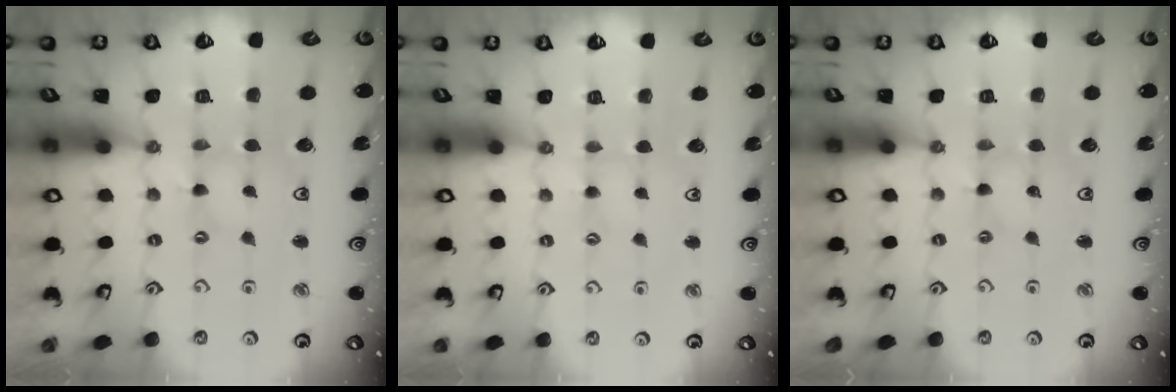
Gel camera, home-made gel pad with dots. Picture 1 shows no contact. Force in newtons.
{"total": 1.7, "press": 1.6, "slide": 0.3}
{"total": 0.0}